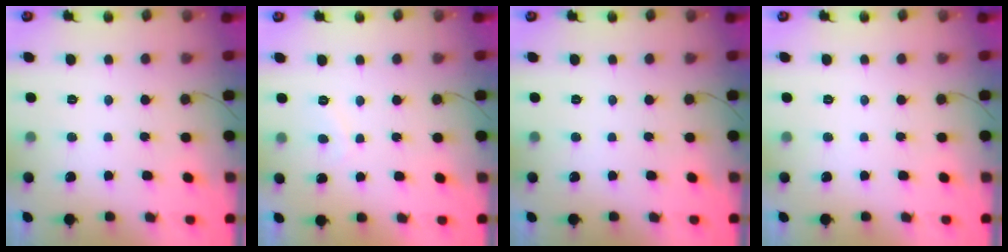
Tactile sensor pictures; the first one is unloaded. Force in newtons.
{"total": 1.4, "press": 1.3, "slide": 0.5}
{"total": 0.0}
{"total": 0.0}